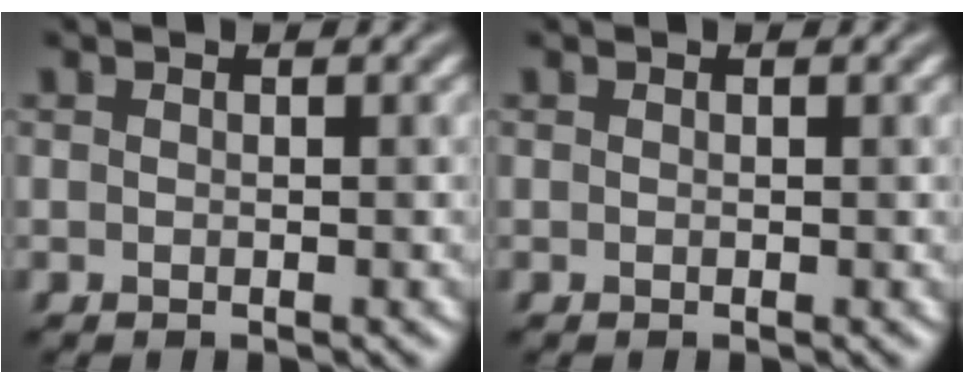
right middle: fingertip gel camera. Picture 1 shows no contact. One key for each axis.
{"total": 0.0}